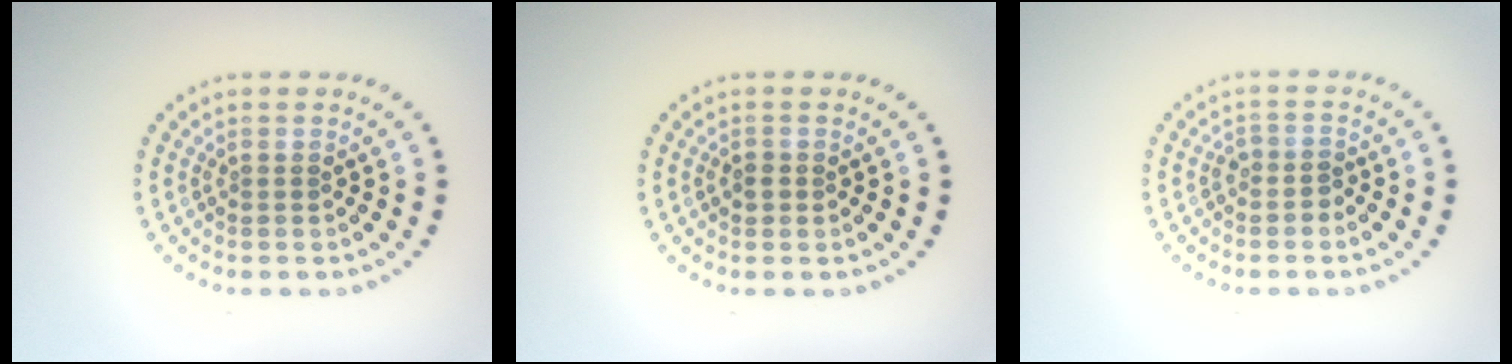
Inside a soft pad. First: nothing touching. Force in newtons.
{"total": 1.0, "press": 1.0, "slide": 0.1}
{"total": 1.4, "press": 1.2, "slide": 0.8}